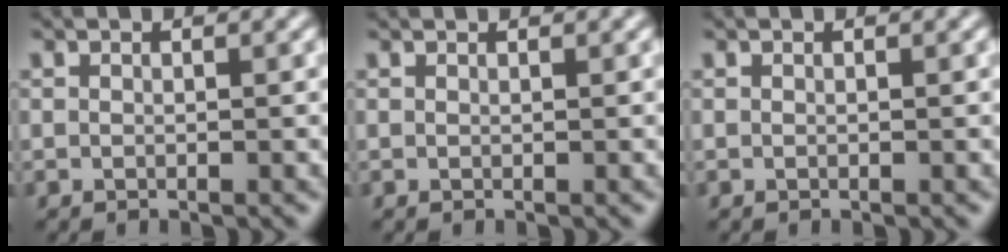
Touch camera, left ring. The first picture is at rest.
{"total": 0.6, "force": [0.6, 0.0, 0.1], "torque": [-0.006, -0.003, 0.004]}
{"total": 0.0}